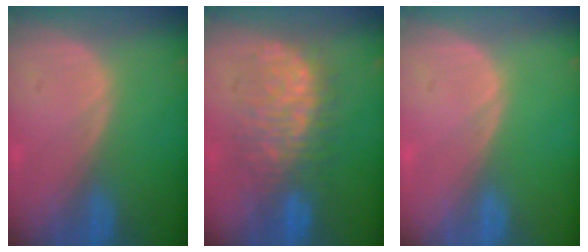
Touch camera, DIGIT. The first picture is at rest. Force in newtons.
{"total": 9.0, "press": 9.0, "slide": 0.6}
{"total": 0.0}